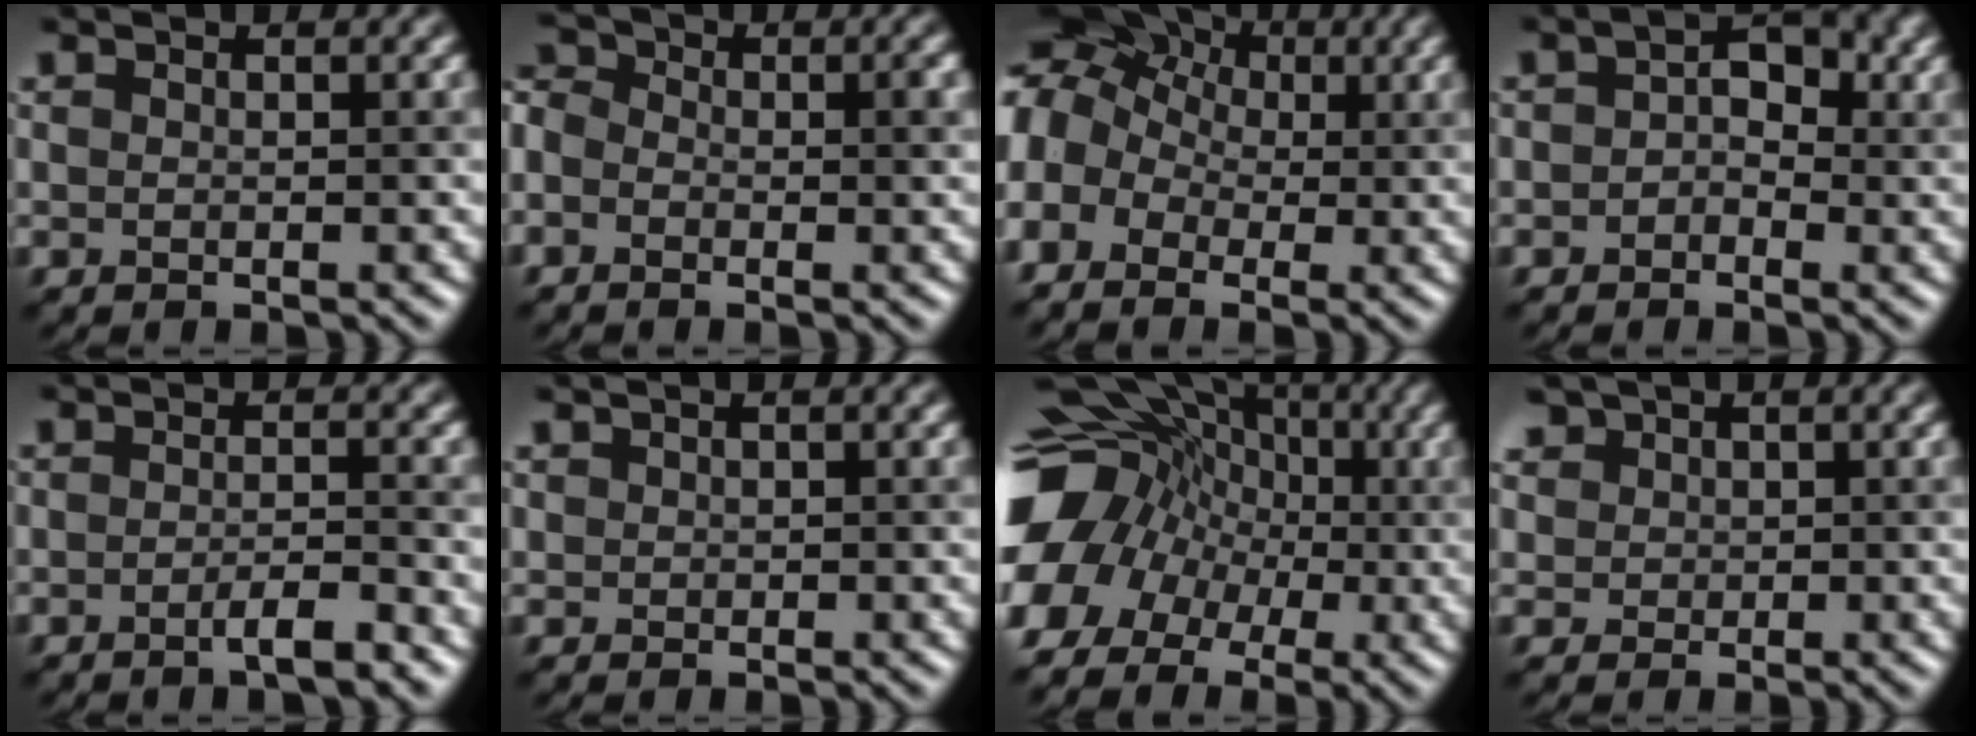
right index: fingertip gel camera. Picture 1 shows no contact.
{"total": 3.8, "force": [-0.4, 2.7, 2.6], "torque": [-0.043, 0.030, -0.017]}
{"total": 8.9, "force": [0.9, 7.4, 4.9], "torque": [-0.108, 0.043, -0.007]}
{"total": 2.4, "force": [-0.1, 1.6, 1.7], "torque": [-0.020, 0.020, -0.003]}
{"total": 2.2, "force": [-1.5, 0.2, 1.7], "torque": [-0.024, 0.014, -0.025]}
{"total": 0.7, "force": [0.1, 0.0, -0.7], "torque": [0.014, 0.008, 0.011]}
{"total": 13.3, "force": [-2.2, 11.6, 6.2], "torque": [-0.133, 0.017, -0.060]}
{"total": 2.3, "force": [1.5, 1.7, 0.0], "torque": [-0.009, 0.016, 0.040]}